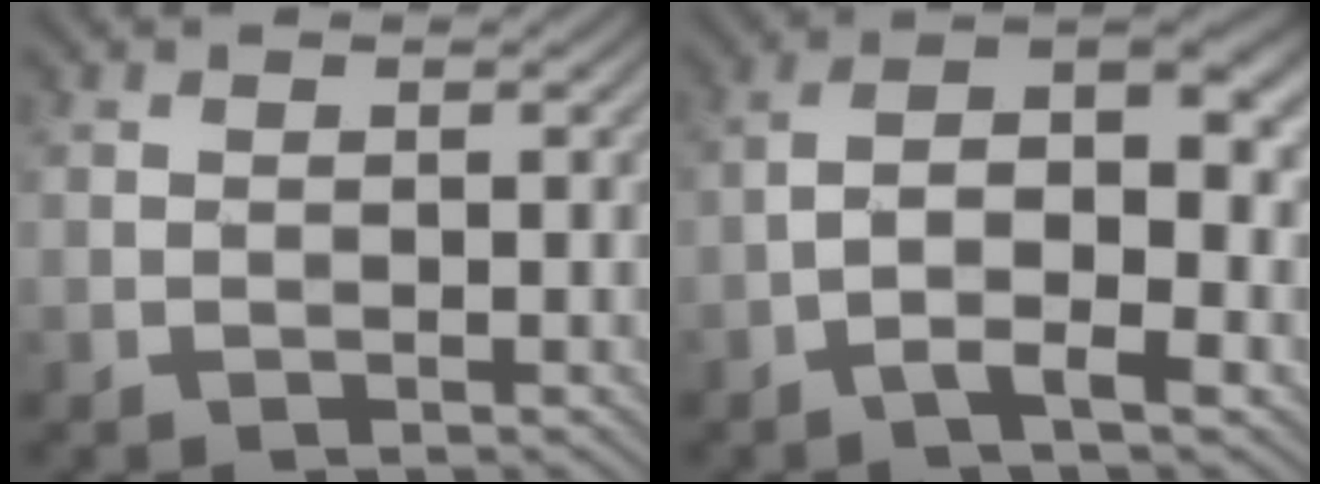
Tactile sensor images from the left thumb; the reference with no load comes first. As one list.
[{"total": 7.9, "force": [-2.3, 2.7, 7.1], "torque": [-0.119, 0.017, -0.051]}]